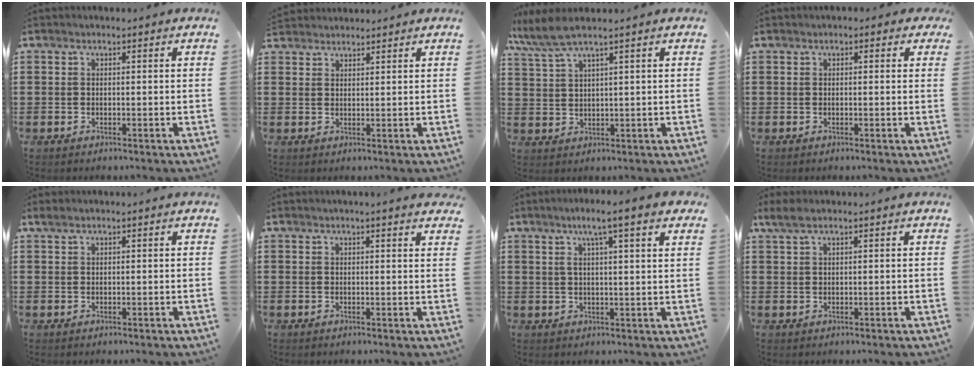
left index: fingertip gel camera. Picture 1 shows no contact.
{"total": 1.8, "force": [1.8, 0.1, -0.2], "torque": [-0.001, 0.001, 0.036]}
{"total": 4.3, "force": [3.2, 0.0, 3.0], "torque": [-0.076, -0.009, 0.052]}
{"total": 0.5, "force": [0.0, 0.5, 0.2], "torque": [-0.007, 0.006, -0.002]}
{"total": 0.7, "force": [0.5, 0.0, 0.5], "torque": [-0.010, 0.001, 0.010]}
{"total": 1.4, "force": [1.2, -0.1, 0.7], "torque": [-0.016, 0.000, 0.023]}
{"total": 5.5, "force": [3.4, -0.2, 4.3], "torque": [-0.092, 0.001, 0.053]}
{"total": 2.2, "force": [1.3, 0.5, 1.7], "torque": [-0.036, 0.003, 0.024]}